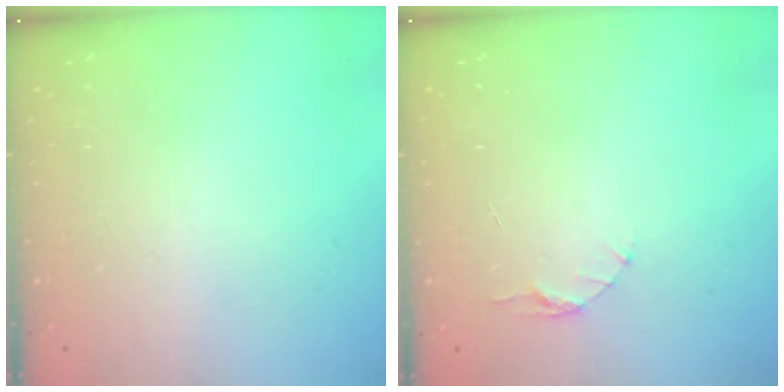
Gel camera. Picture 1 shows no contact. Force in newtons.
{"total": 3.5, "press": 3.5, "slide": 0.3}